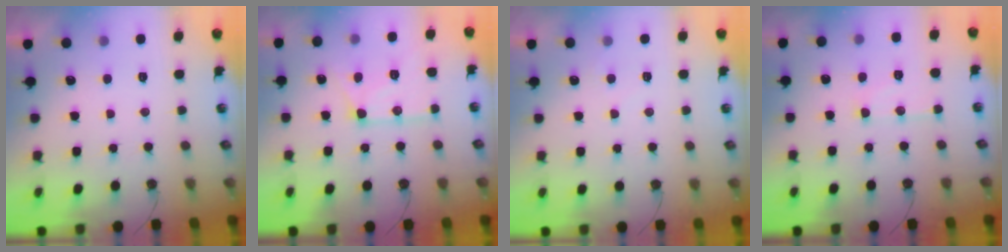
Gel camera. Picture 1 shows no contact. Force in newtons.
{"total": 12.6, "press": 12.6, "slide": 0.6}
{"total": 3.9, "press": 3.8, "slide": 0.5}
{"total": 8.0, "press": 8.0, "slide": 0.7}